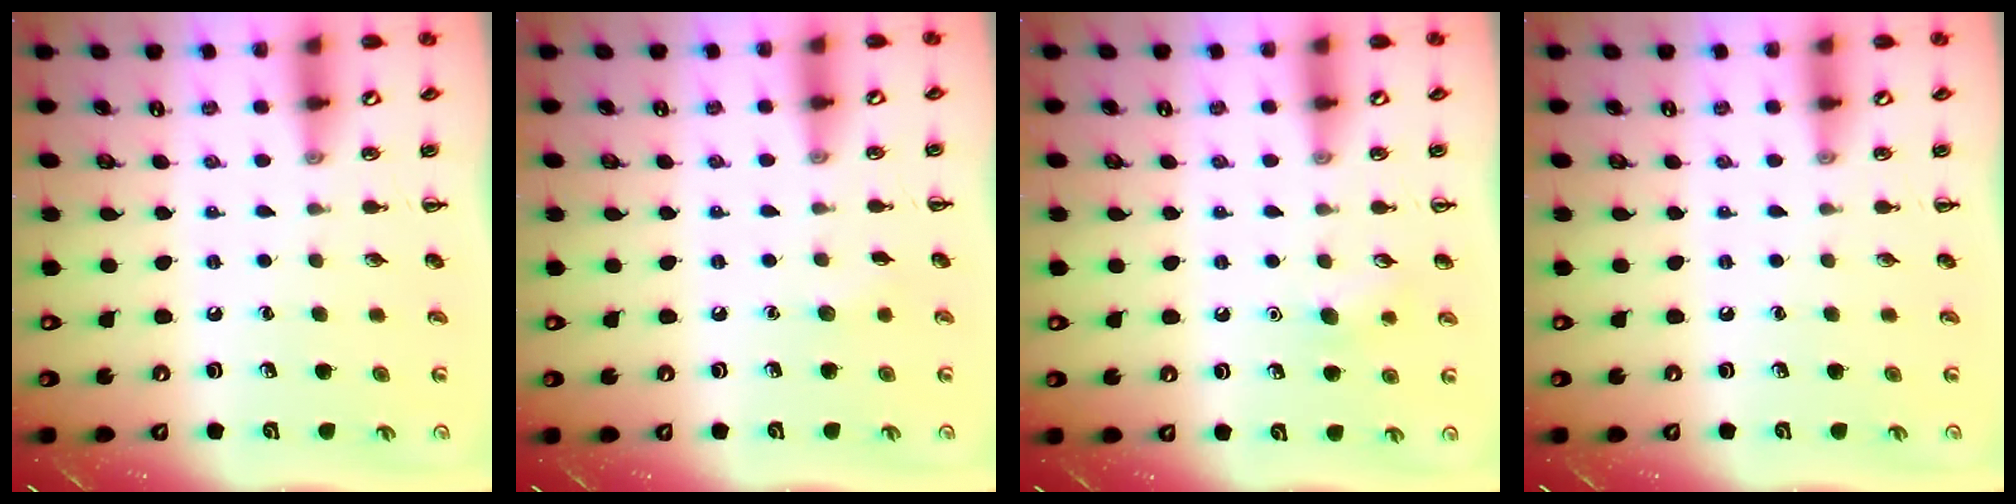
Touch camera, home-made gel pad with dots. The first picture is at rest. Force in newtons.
{"total": 3.9, "press": 3.7, "slide": 1.1}
{"total": 7.2, "press": 7.0, "slide": 1.5}
{"total": 0.0}